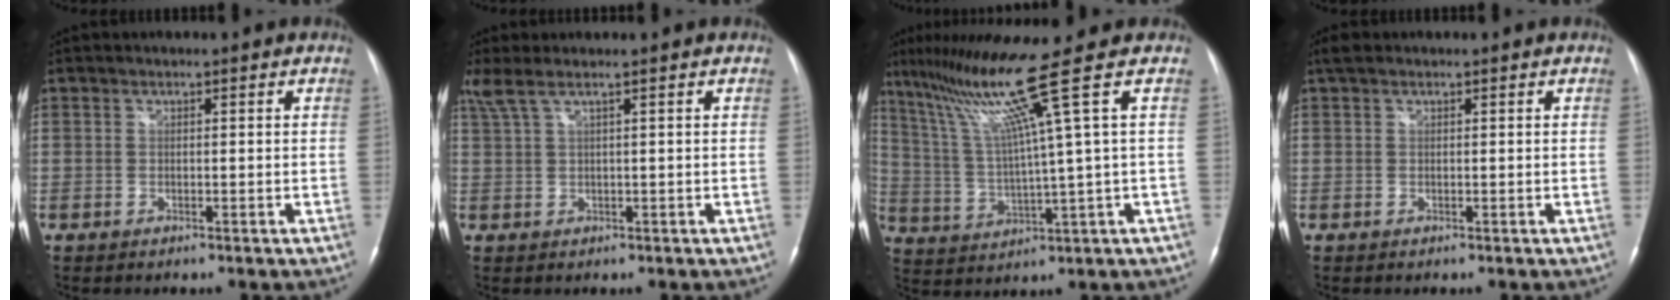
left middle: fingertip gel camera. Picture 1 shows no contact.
{"total": 3.3, "force": [2.2, -0.2, 2.5], "torque": [-0.074, 0.025, 0.053]}
{"total": 11.6, "force": [6.6, -3.6, 8.9], "torque": [-0.155, 0.001, 0.121]}
{"total": 1.3, "force": [1.0, 0.7, 0.6], "torque": [-0.015, 0.018, 0.018]}